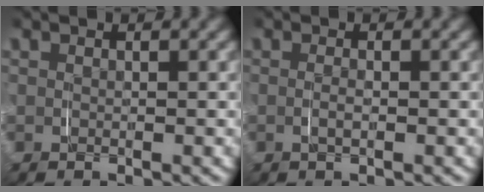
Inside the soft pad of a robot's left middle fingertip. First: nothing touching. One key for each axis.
{"total": 1.2, "fx": 0.1, "fy": -1.1, "fz": -0.3, "tx": 0.013, "ty": 0.002, "tz": 0.003}